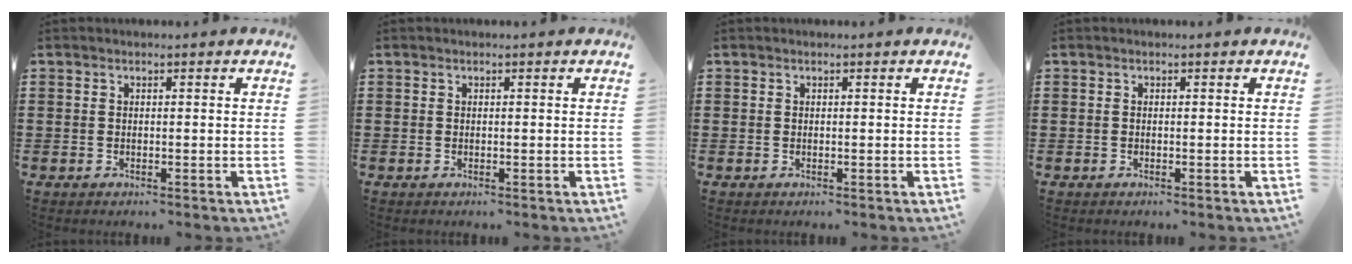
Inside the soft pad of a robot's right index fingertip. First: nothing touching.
{"total": 0.0}
{"total": 0.0}
{"total": 0.0}